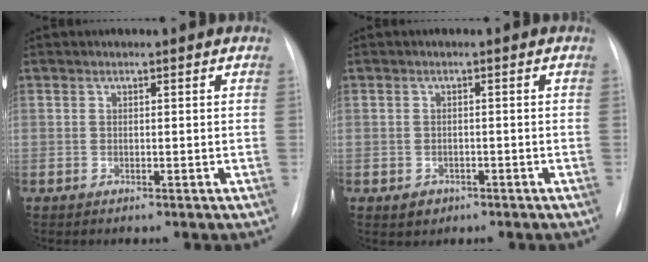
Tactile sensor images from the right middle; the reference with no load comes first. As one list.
[{"total": 1.9, "force": [-1.0, 1.5, 0.5], "torque": [-0.006, 0.004, -0.008]}]